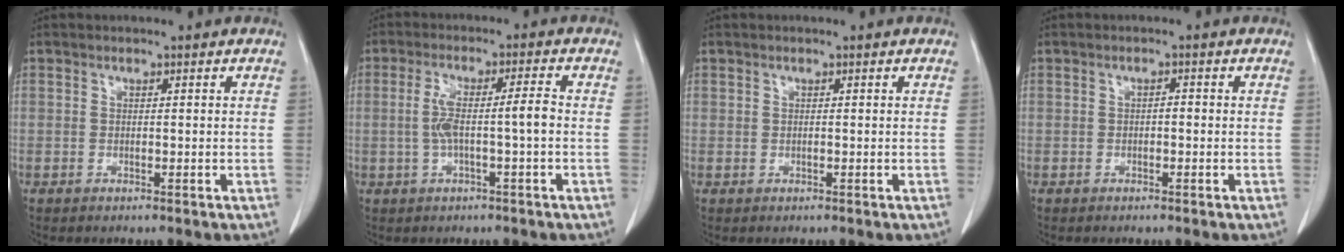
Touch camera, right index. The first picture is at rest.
{"total": 6.0, "force": [-0.7, 0.2, 6.0], "torque": [-0.121, 0.019, -0.009]}
{"total": 0.0}
{"total": 0.8, "force": [-0.2, 0.3, 0.7], "torque": [-0.012, 0.003, -0.004]}